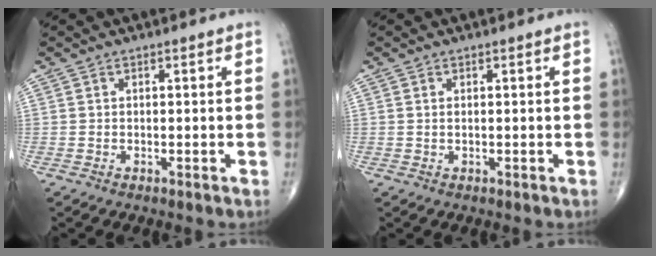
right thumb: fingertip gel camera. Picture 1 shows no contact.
{"total": 0.5, "force": [0.2, 0.2, 0.5], "torque": [-0.011, 0.000, 0.004]}